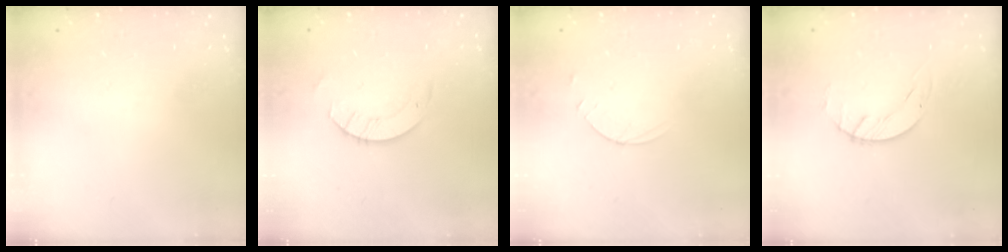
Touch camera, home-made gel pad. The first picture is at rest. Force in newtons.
{"total": 4.4, "press": 4.3, "slide": 0.4}
{"total": 4.5, "press": 4.4, "slide": 0.4}
{"total": 1.4, "press": 1.4, "slide": 0.2}